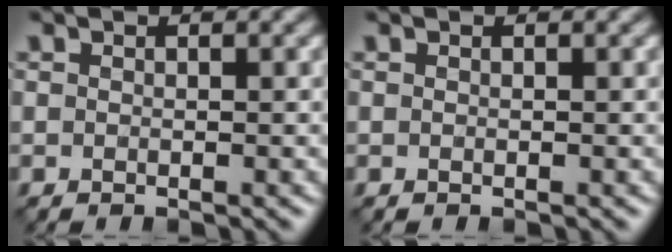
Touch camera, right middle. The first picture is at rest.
{"total": 0.0}